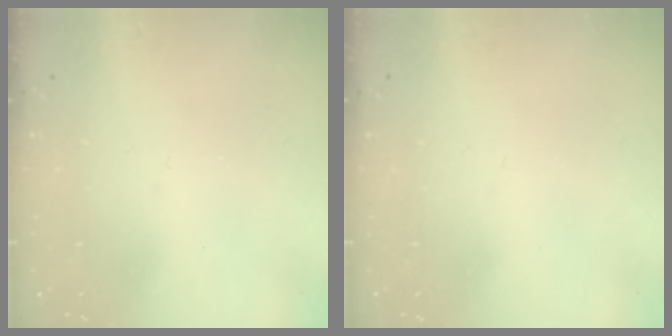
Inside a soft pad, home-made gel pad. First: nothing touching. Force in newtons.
{"total": 0.0}